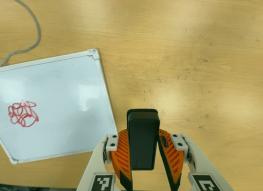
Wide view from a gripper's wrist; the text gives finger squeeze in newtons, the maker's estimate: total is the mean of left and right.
{"total": 6.1, "left": 5.1, "right": 7.0}